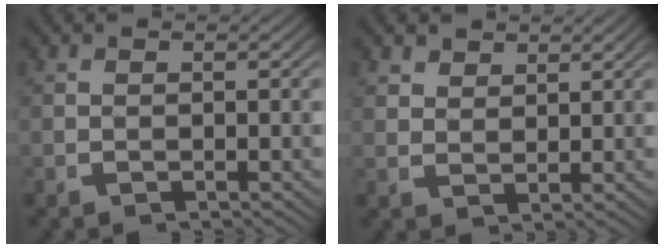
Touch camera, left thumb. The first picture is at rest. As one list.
[{"total": 2.7, "force": [2.4, 0.9, 0.7], "torque": [-0.005, 0.000, 0.050]}]